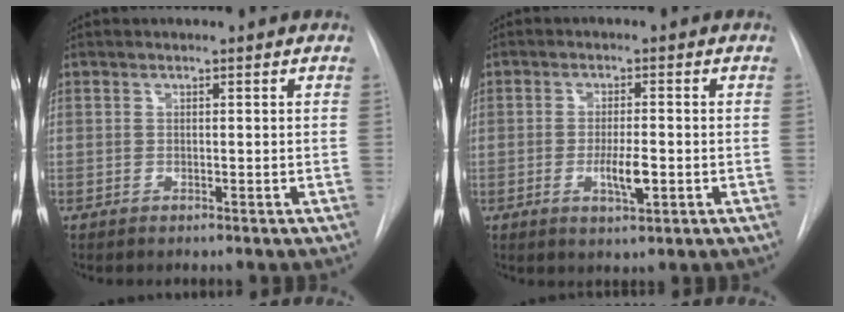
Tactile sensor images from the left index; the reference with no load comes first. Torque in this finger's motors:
{"motor_torque": [0.66, 0.04, 0.14, 0.07]}